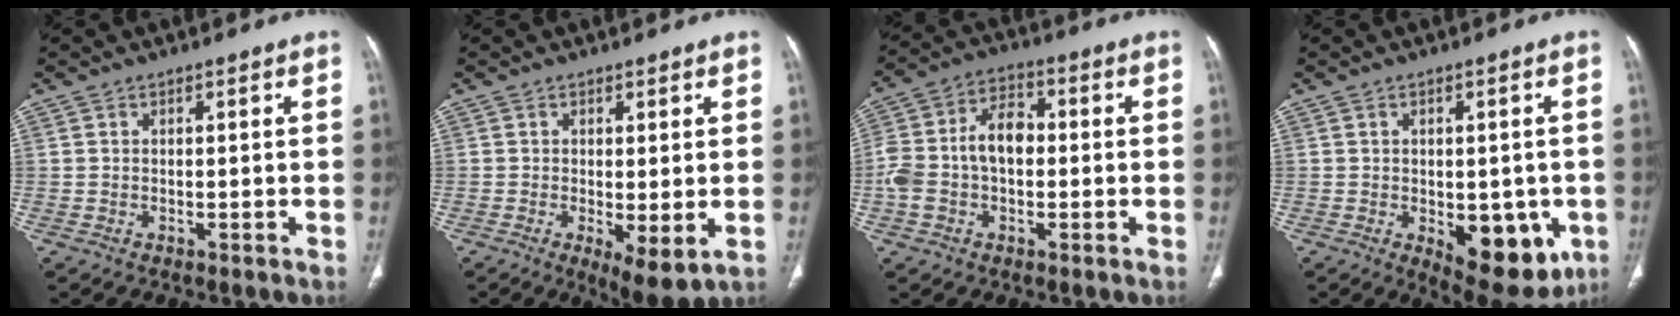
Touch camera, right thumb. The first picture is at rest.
{"total": 6.3, "force": [-1.3, 2.1, 5.8], "torque": [-0.096, -0.022, -0.016]}
{"total": 11.4, "force": [-0.6, 7.4, 8.6], "torque": [-0.172, 0.038, -0.020]}
{"total": 13.7, "force": [-4.2, 7.2, 10.9], "torque": [-0.115, -0.002, -0.039]}